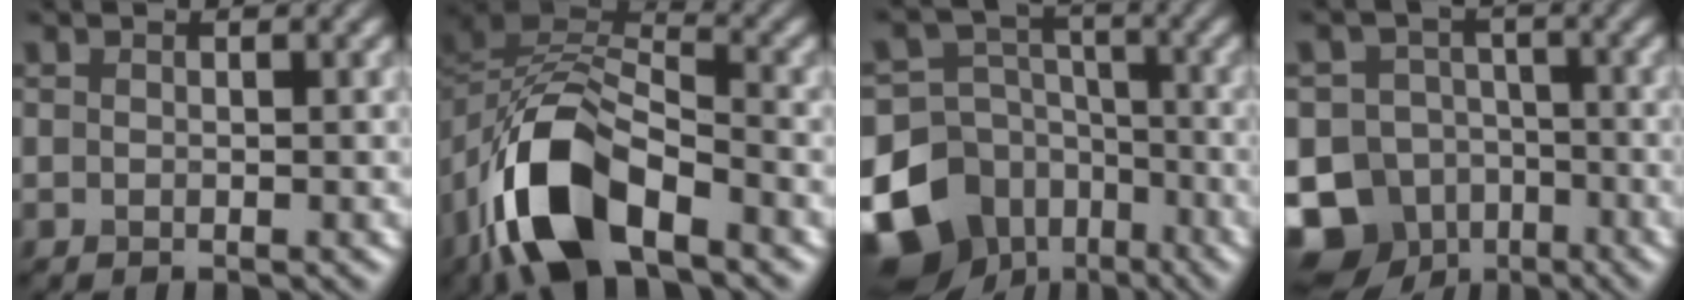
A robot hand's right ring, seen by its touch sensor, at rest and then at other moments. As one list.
[{"total": 10.6, "force": [-5.6, 5.1, 7.5], "torque": [-0.146, 0.004, -0.111]}, {"total": 15.3, "force": [-8.0, 11.9, 5.1], "torque": [-0.126, -0.046, -0.154]}, {"total": 11.6, "force": [-6.7, 9.2, 2.6], "torque": [-0.033, -0.029, -0.136]}]